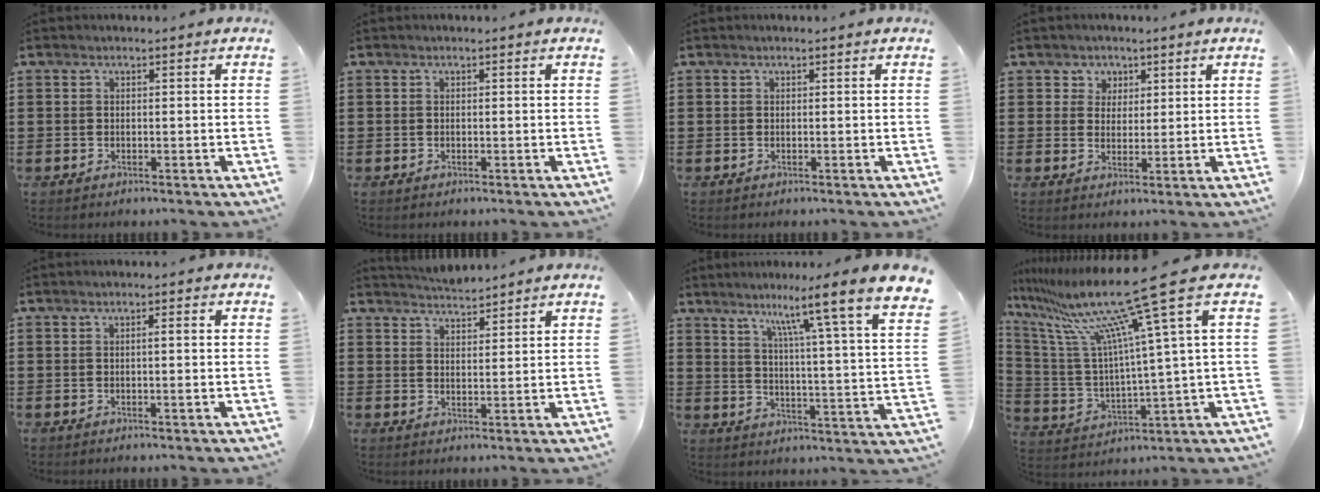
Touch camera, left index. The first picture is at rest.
{"total": 0.0}
{"total": 0.0}
{"total": 3.0, "force": [1.5, 2.6, -0.2], "torque": [-0.005, 0.008, 0.024]}
{"total": 1.4, "force": [0.0, 0.0, 1.4], "torque": [-0.024, -0.001, -0.002]}
{"total": 3.0, "force": [3.0, 0.1, 0.2], "torque": [-0.011, -0.006, 0.057]}
{"total": 8.8, "force": [7.0, -1.4, 5.2], "torque": [-0.092, -0.075, 0.096]}
{"total": 15.8, "force": [10.5, -0.3, 11.8], "torque": [-0.272, -0.073, 0.157]}